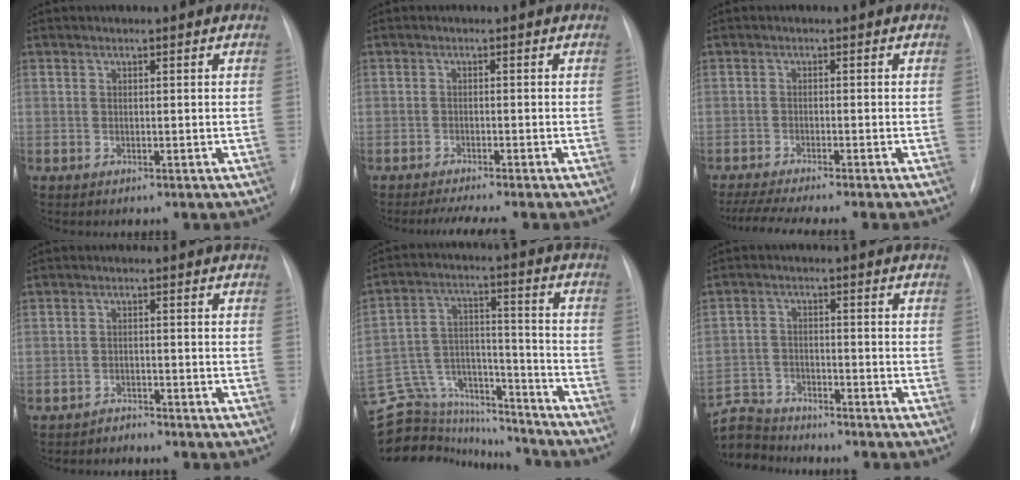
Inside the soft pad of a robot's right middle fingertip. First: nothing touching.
{"total": 3.9, "force": [-3.4, 0.0, 2.0], "torque": [-0.033, -0.007, -0.054]}
{"total": 9.4, "force": [-8.0, -0.8, 4.8], "torque": [-0.064, -0.019, -0.125]}
{"total": 1.5, "force": [-1.3, 0.1, -0.7], "torque": [0.015, -0.006, -0.021]}
{"total": 21.4, "force": [-19.4, 7.4, 5.1], "torque": [-0.134, 0.043, -0.299]}
{"total": 8.8, "force": [-8.7, 1.5, 0.5], "torque": [-0.023, 0.008, -0.161]}